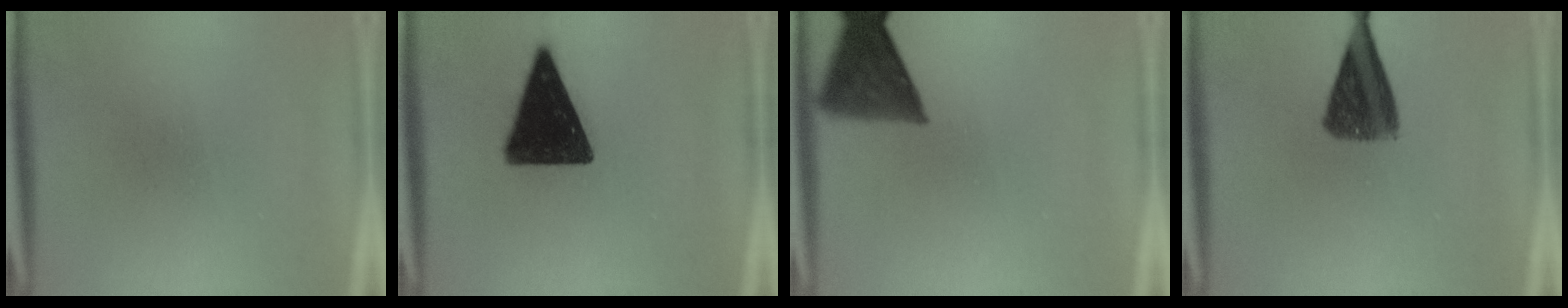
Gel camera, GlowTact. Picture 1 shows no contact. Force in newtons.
{"total": 16.0}
{"total": 10.3}
{"total": 9.4}